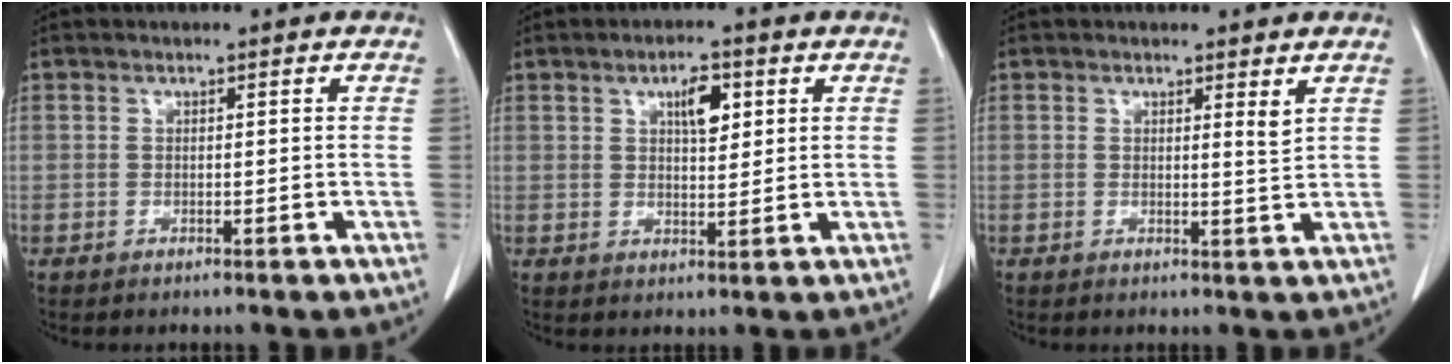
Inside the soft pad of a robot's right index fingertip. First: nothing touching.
{"total": 4.7, "force": [1.9, 1.7, 3.9], "torque": [-0.063, 0.002, 0.031]}
{"total": 1.7, "force": [1.1, 0.0, 1.4], "torque": [-0.022, -0.011, 0.015]}